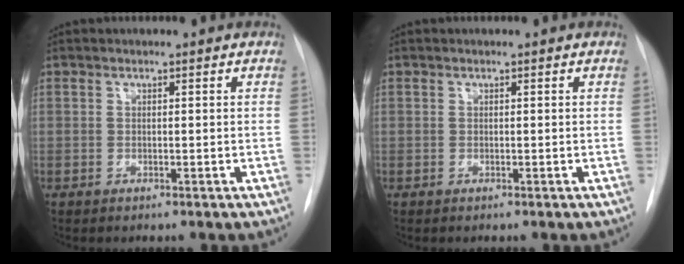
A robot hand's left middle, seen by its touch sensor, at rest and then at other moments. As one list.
[{"total": 0.0}]